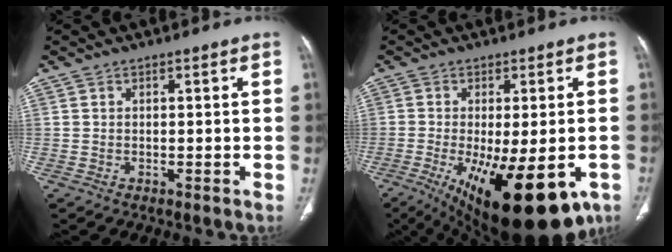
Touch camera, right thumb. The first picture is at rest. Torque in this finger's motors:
{"motor_torque": [1.65, 2.81, 0.36, -0.18, 0.49]}